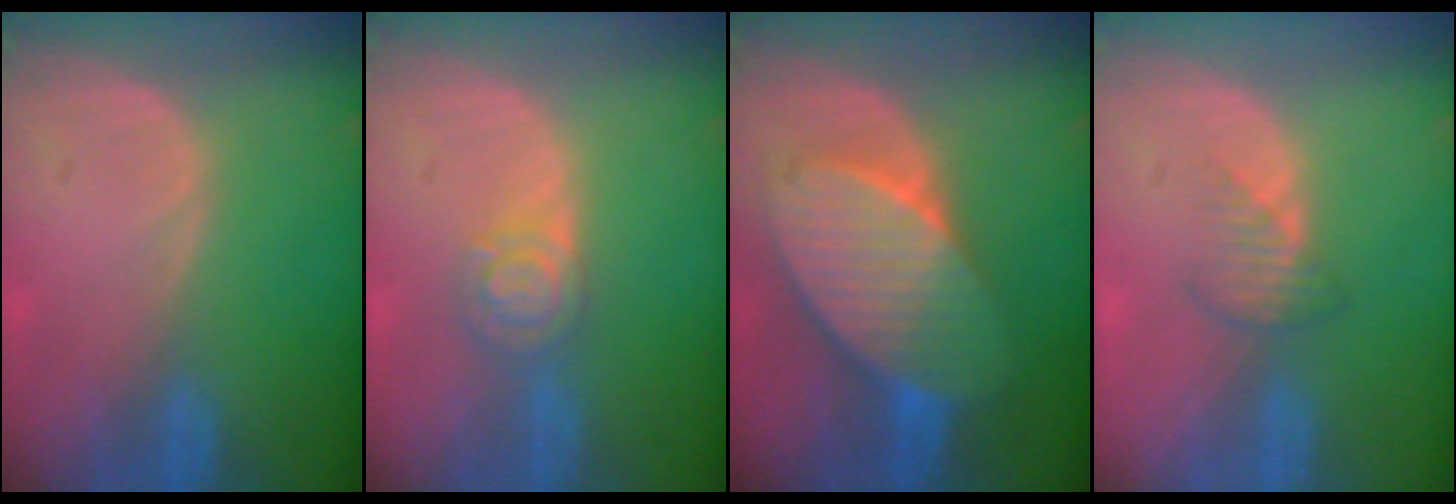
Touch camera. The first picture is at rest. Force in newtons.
{"total": 4.9, "press": 4.3, "slide": 2.4}
{"total": 9.8, "press": 9.8, "slide": 0.4}
{"total": 2.7, "press": 2.6, "slide": 0.6}